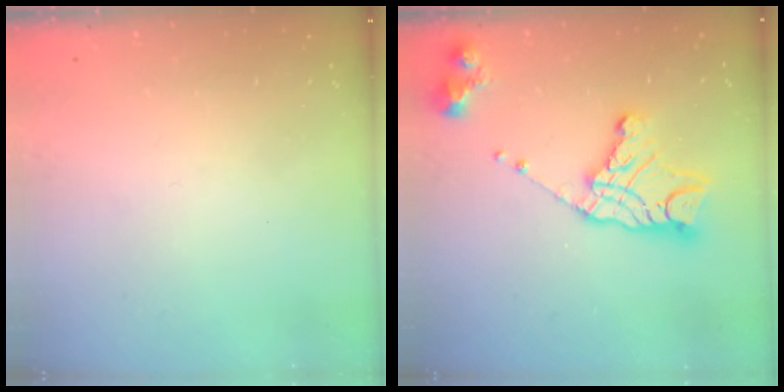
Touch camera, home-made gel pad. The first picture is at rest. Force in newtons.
{"total": 15.7, "press": 15.6, "slide": 1.3}